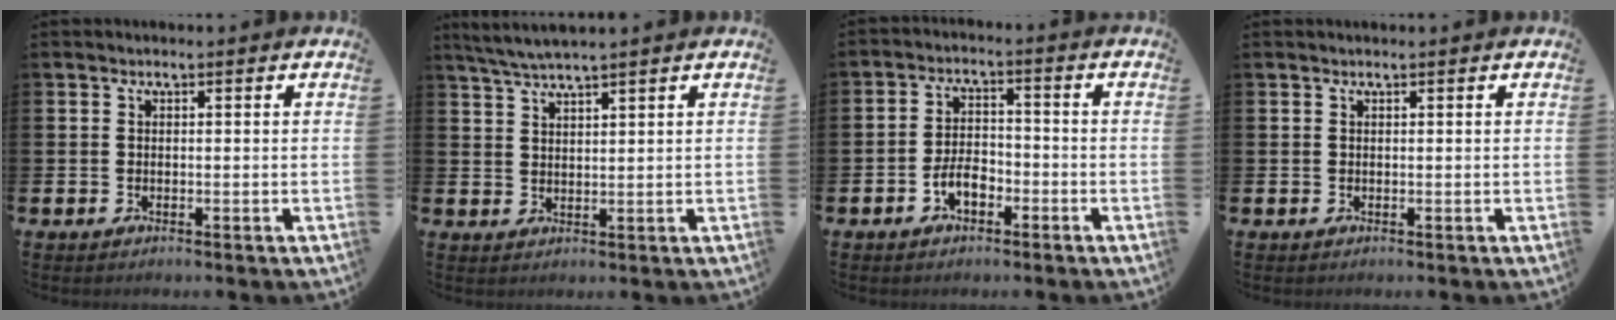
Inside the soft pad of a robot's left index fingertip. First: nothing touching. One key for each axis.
{"total": 3.6, "fx": 3.4, "fy": -0.3, "fz": 1.1, "tx": -0.030, "ty": -0.010, "tz": 0.063}
{"total": 3.8, "fx": -2.0, "fy": 2.0, "fz": 2.6, "tx": -0.036, "ty": 0.006, "tz": -0.041}
{"total": 0.0}